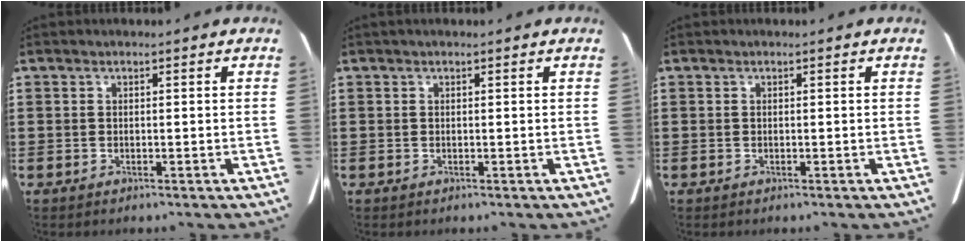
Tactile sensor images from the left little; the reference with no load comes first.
{"total": 0.0}
{"total": 0.0}